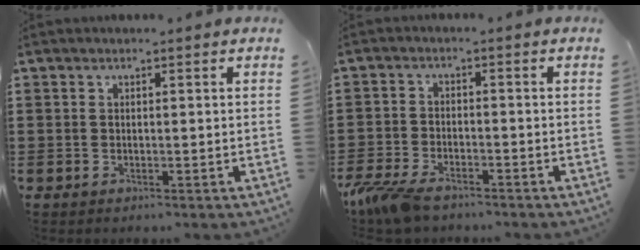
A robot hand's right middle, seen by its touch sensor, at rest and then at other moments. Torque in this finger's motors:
{"motor_torque": [1.35, 0.24, 0.22, 0.21]}